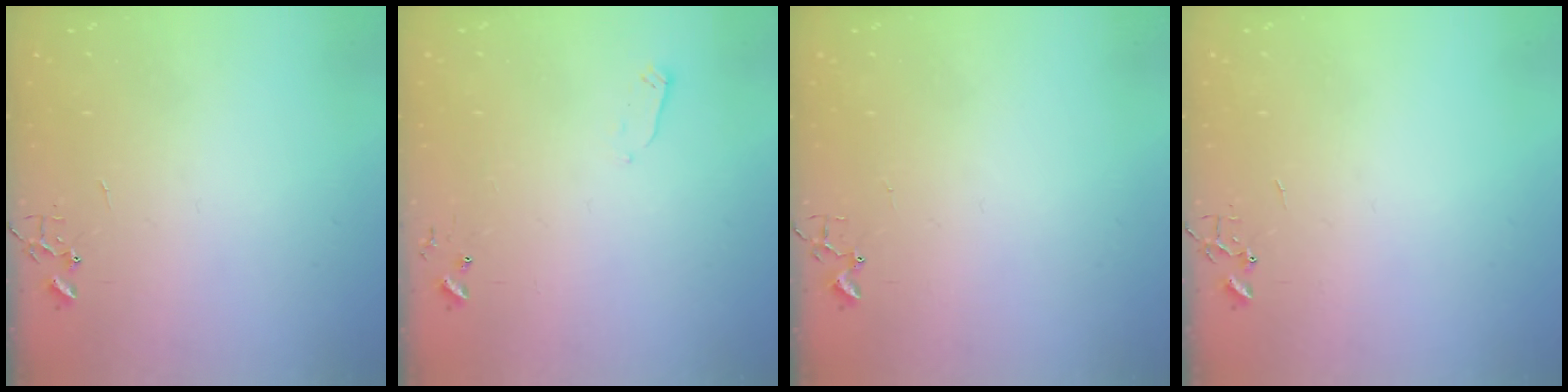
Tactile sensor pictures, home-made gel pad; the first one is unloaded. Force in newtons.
{"total": 2.4, "press": 2.4, "slide": 0.4}
{"total": 3.0, "press": 2.9, "slide": 0.4}
{"total": 0.0}